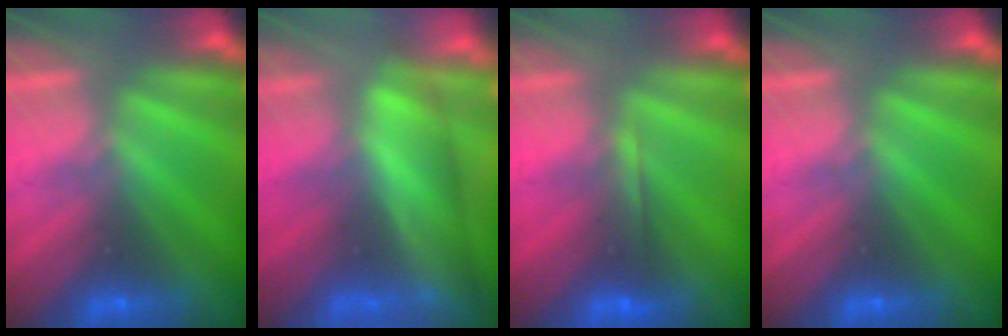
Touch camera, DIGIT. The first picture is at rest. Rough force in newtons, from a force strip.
{"total": 4.0}
{"total": 1.8}
{"total": 0.0}